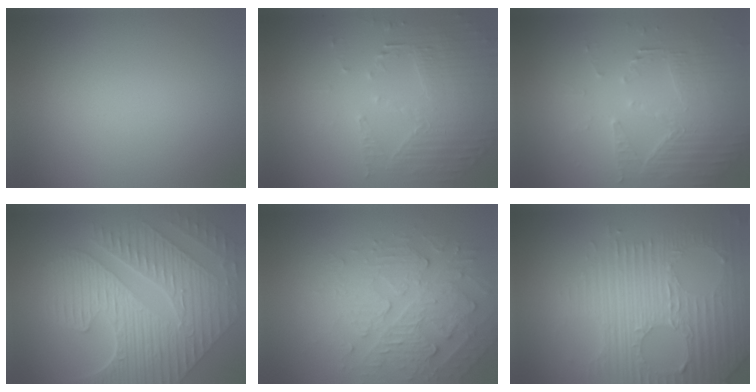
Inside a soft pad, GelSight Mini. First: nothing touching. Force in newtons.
{"total": 5.3, "press": 3.7, "slide": 3.8}
{"total": 3.9, "press": 3.6, "slide": 1.6}
{"total": 10.0, "press": 7.1, "slide": 7.0}
{"total": 4.3, "press": 3.8, "slide": 2.0}
{"total": 7.9, "press": 5.6, "slide": 5.6}